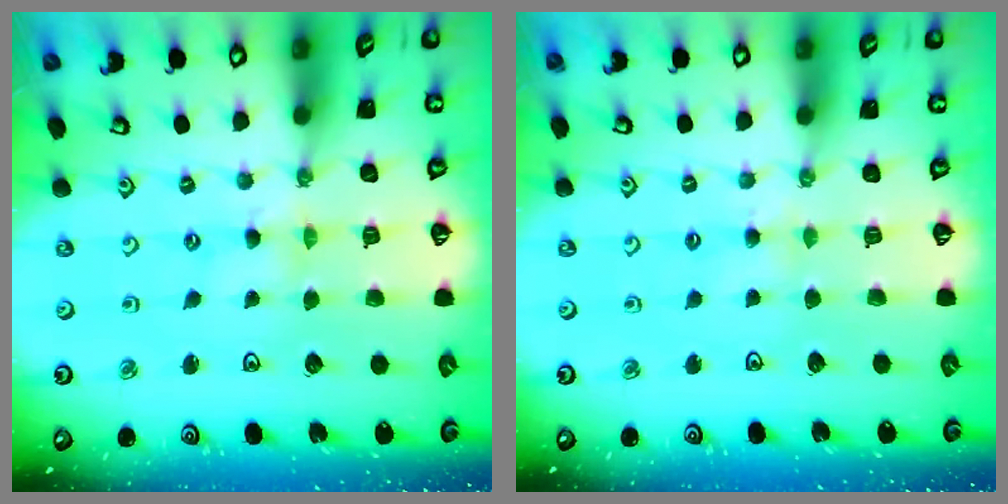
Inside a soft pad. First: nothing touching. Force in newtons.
{"total": 3.0, "press": 3.0, "slide": 0.4}